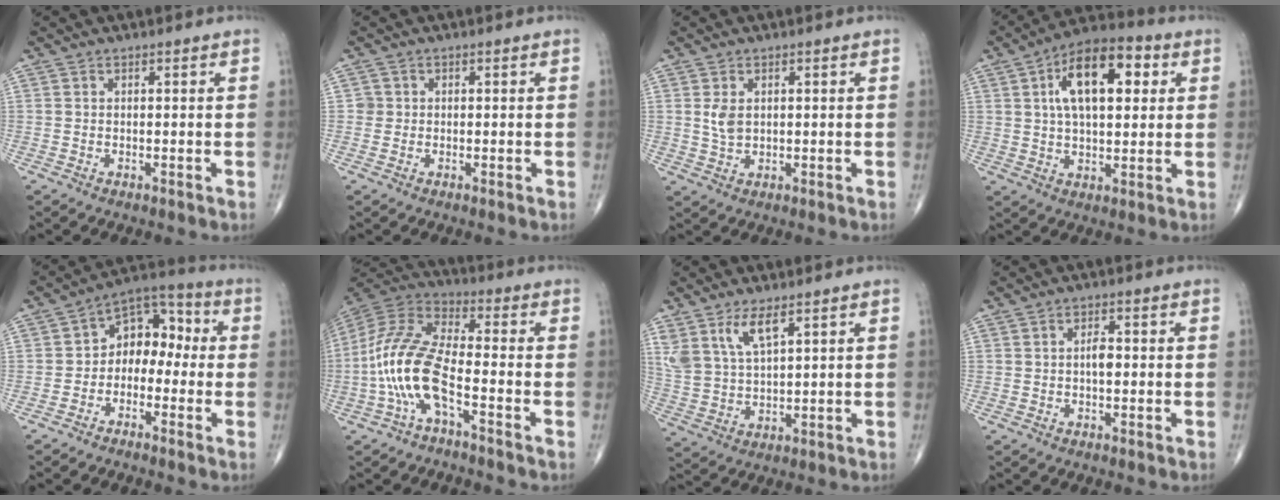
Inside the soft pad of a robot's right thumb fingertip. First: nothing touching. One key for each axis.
{"total": 1.4, "fx": 0.0, "fy": 1.4, "fz": 0.0, "tx": 0.010, "ty": 0.005, "tz": -0.002}
{"total": 3.3, "fx": 0.7, "fy": 2.1, "fz": 2.4, "tx": -0.043, "ty": -0.006, "tz": 0.019}
{"total": 15.9, "fx": 4.5, "fy": 7.9, "fz": 13.0, "tx": -0.191, "ty": 0.012, "tz": 0.067}
{"total": 9.5, "fx": -1.0, "fy": 6.8, "fz": 6.6, "tx": -0.060, "ty": 0.046, "tz": -0.037}
{"total": 14.0, "fx": -4.7, "fy": 4.9, "fz": 12.3, "tx": -0.274, "ty": 0.040, "tz": -0.096}
{"total": 7.6, "fx": 4.6, "fy": 2.8, "fz": 5.4, "tx": -0.109, "ty": -0.019, "tz": 0.102}
{"total": 2.4, "fx": -0.1, "fy": 1.2, "fz": 2.1, "tx": -0.032, "ty": 0.003, "tz": -0.007}